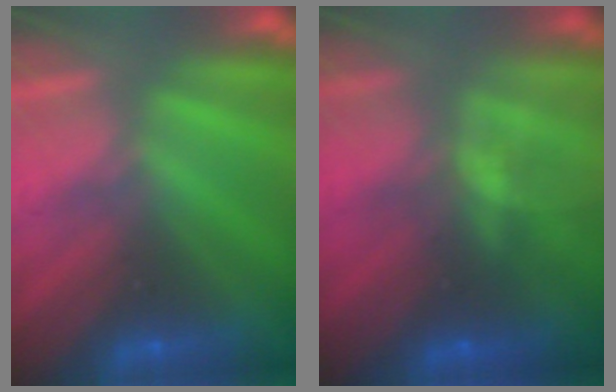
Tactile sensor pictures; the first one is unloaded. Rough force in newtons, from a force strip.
{"total": 4.6}